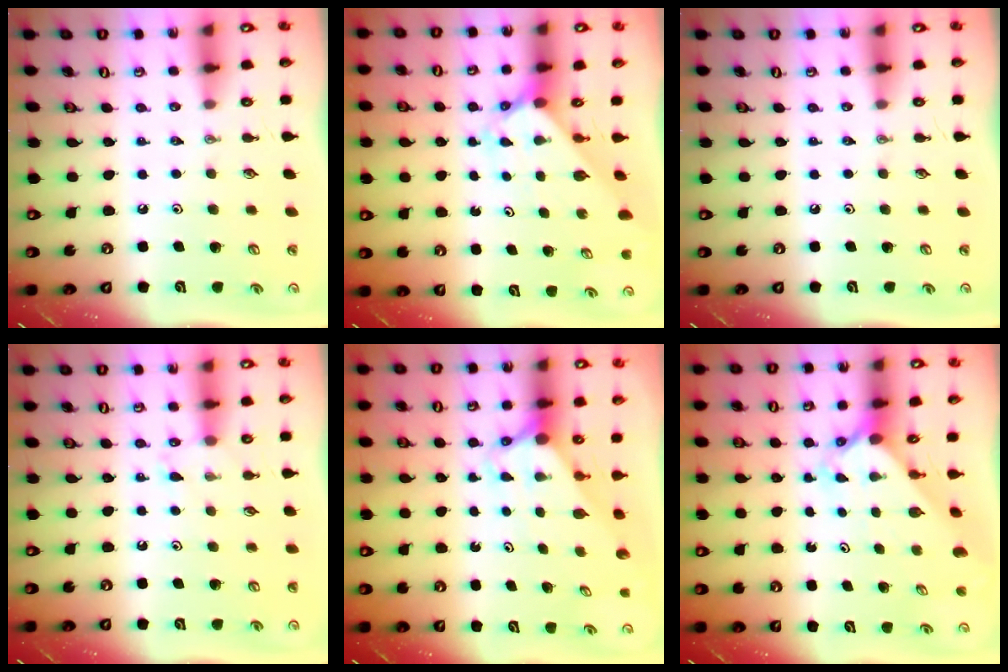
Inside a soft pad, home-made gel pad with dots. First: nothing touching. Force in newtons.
{"total": 1.9, "press": 1.9, "slide": 0.1}
{"total": 0.0}
{"total": 4.8, "press": 4.8, "slide": 0.5}
{"total": 2.6, "press": 2.6, "slide": 0.0}
{"total": 2.4, "press": 2.4, "slide": 0.3}